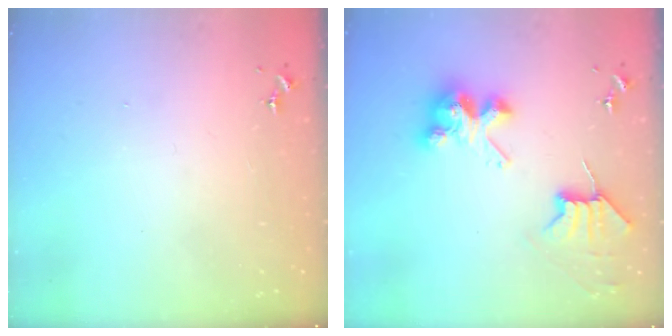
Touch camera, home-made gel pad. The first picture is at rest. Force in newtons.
{"total": 8.7, "press": 8.6, "slide": 1.4}